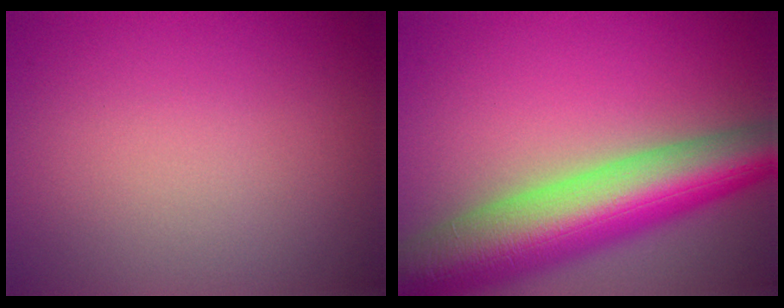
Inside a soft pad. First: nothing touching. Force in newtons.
{"total": 11.8, "press": 11.7, "slide": 0.4}